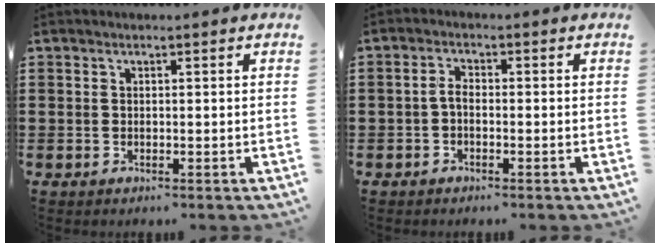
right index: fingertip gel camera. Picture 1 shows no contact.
{"total": 2.0, "force": [-0.8, 0.9, 1.5], "torque": [-0.038, 0.000, -0.018]}